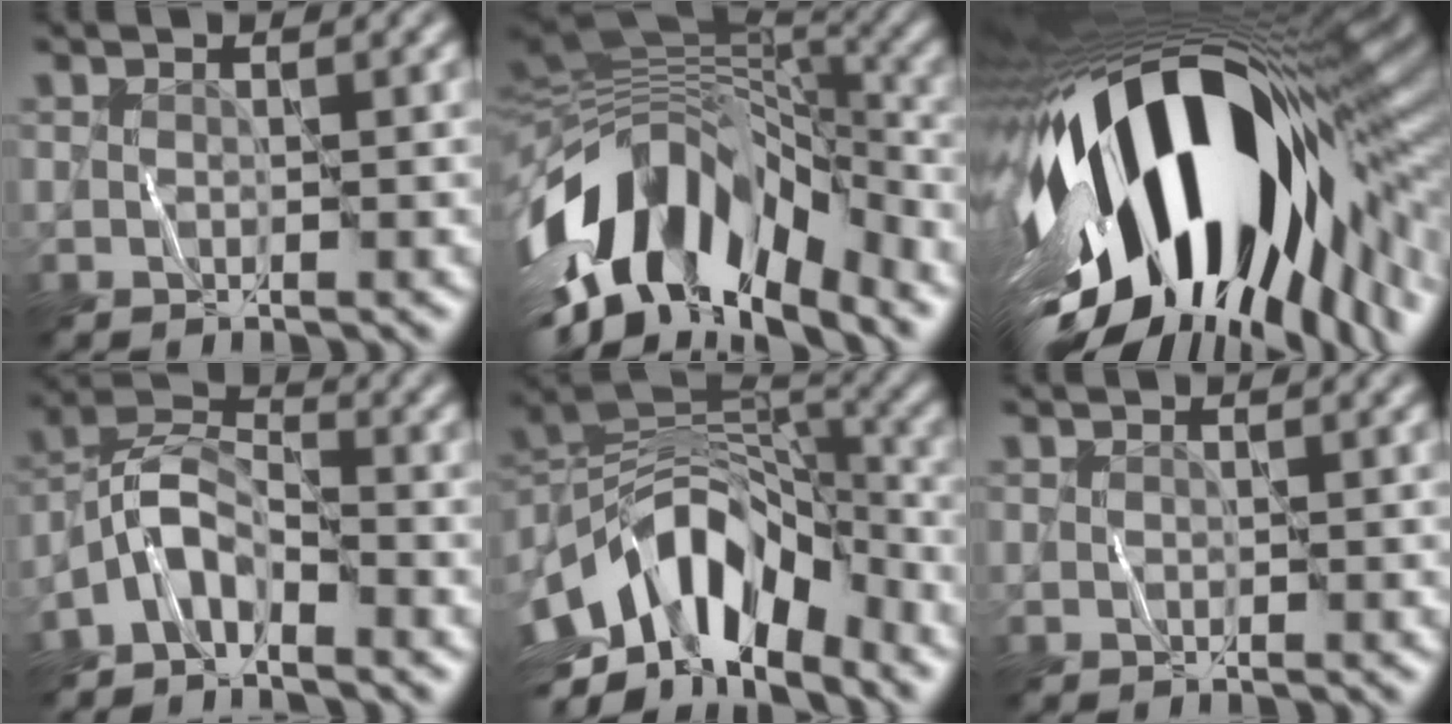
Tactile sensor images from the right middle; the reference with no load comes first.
{"total": 14.6, "force": [-4.9, 7.3, 11.6], "torque": [-0.202, 0.014, -0.086]}
{"total": 20.0, "force": [-2.9, 9.2, 17.5], "torque": [-0.313, -0.049, -0.040]}
{"total": 3.9, "force": [-2.8, 1.8, 2.1], "torque": [-0.034, 0.010, -0.067]}
{"total": 11.9, "force": [-5.1, 6.1, 8.9], "torque": [-0.143, 0.016, -0.101]}
{"total": 0.0}